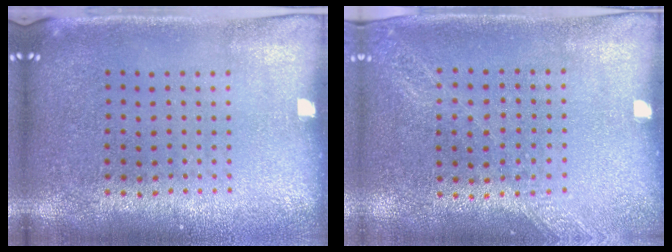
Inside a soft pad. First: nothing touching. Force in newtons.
{"total": 1.1, "press": 1.1, "slide": 0.2}